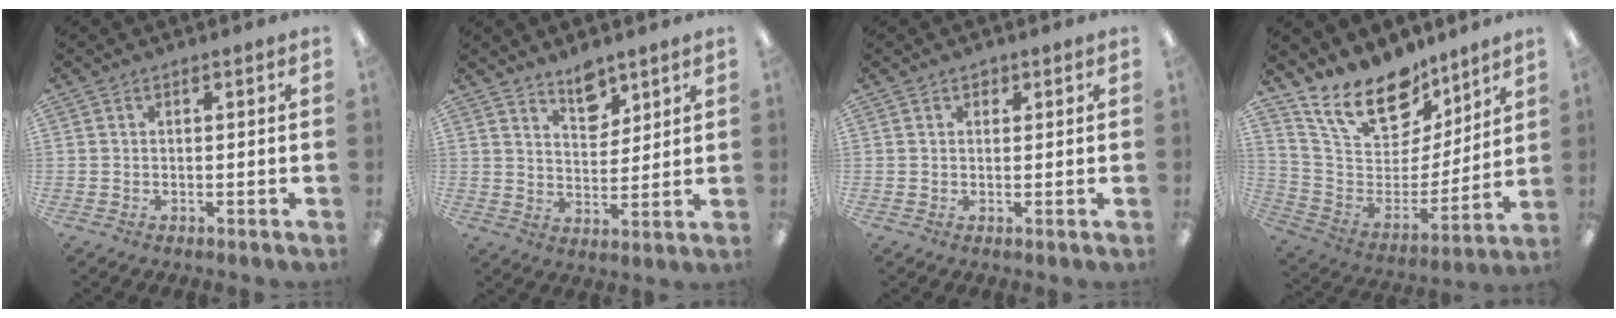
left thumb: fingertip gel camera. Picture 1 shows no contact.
{"total": 7.0, "force": [5.8, 3.2, 2.3], "torque": [-0.023, -0.037, 0.101]}
{"total": 1.4, "force": [0.9, 1.0, 0.2], "torque": [0.003, -0.001, 0.014]}
{"total": 18.3, "force": [14.8, 8.3, 6.8], "torque": [-0.148, -0.101, 0.272]}